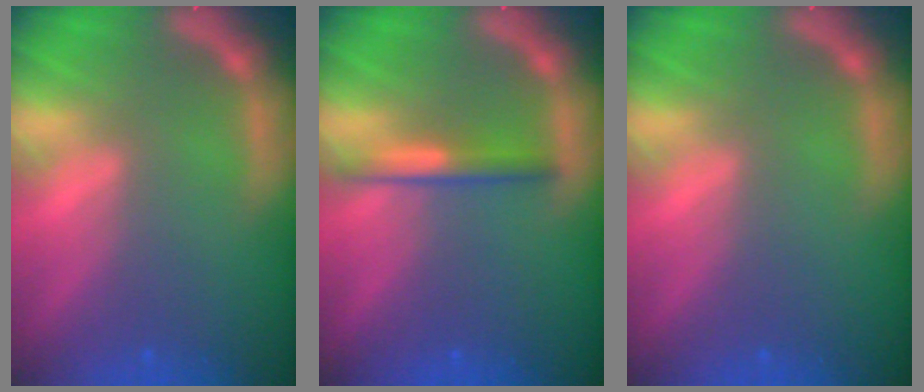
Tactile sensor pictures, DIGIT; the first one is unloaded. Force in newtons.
{"total": 2.4}
{"total": 0.0}